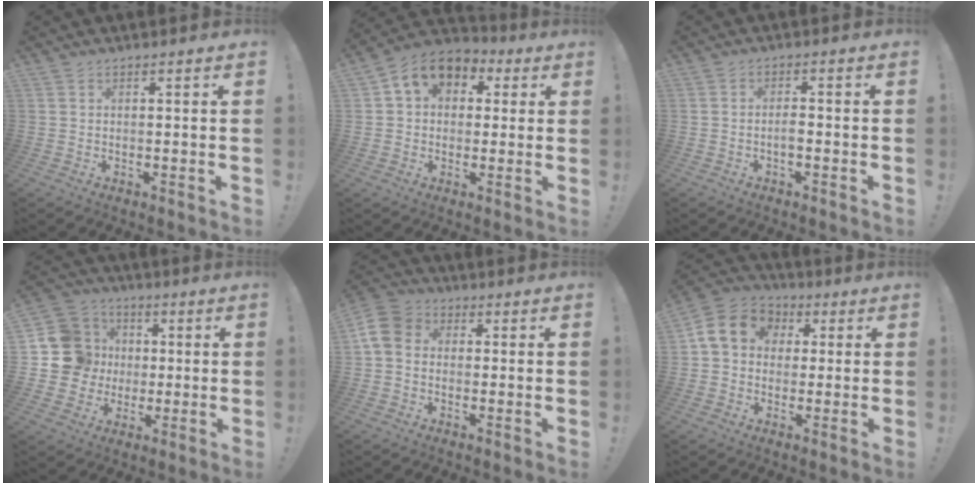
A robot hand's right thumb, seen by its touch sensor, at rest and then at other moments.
{"total": 9.2, "force": [3.5, 7.0, 4.9], "torque": [-0.068, -0.010, 0.069]}
{"total": 2.6, "force": [-1.0, 1.0, 2.2], "torque": [-0.037, 0.002, -0.017]}
{"total": 14.4, "force": [0.9, 13.7, 4.2], "torque": [-0.056, 0.008, 0.036]}
{"total": 8.1, "force": [-0.1, 6.6, 4.8], "torque": [-0.093, 0.016, 0.001]}
{"total": 11.5, "force": [2.4, 9.6, 5.9], "torque": [-0.087, 0.012, 0.054]}